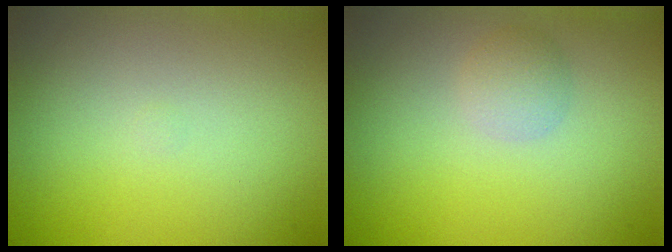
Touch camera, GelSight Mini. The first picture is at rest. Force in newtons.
{"total": 1.7, "press": 1.7, "slide": 0.2}